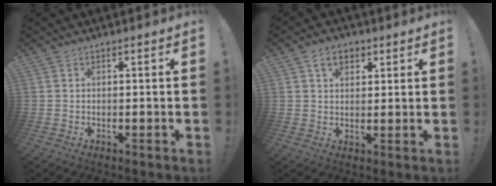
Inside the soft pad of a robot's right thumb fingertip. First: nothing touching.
{"total": 5.9, "force": [3.0, 4.0, 3.1], "torque": [-0.049, 0.002, 0.054]}